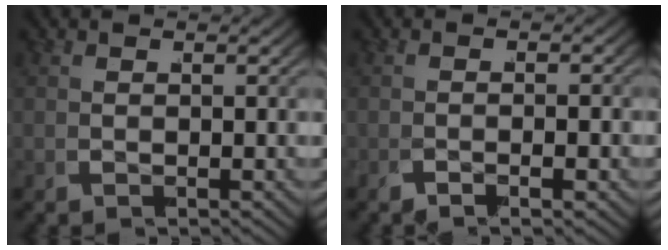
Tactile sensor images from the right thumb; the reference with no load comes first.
{"total": 2.1, "force": [-1.4, 0.9, 1.3], "torque": [-0.033, 0.005, -0.031]}